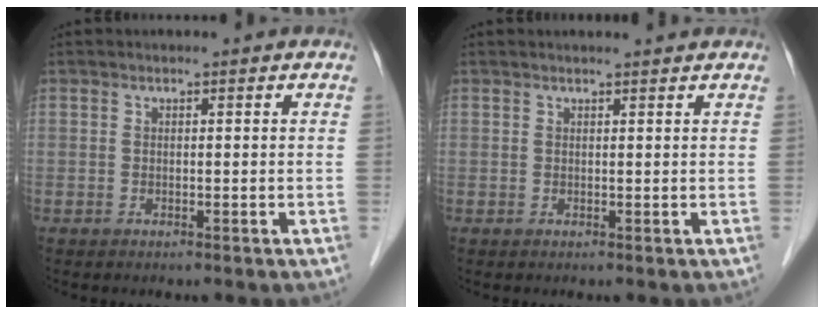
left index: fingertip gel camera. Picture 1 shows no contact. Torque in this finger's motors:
{"motor_torque": [0.40, -0.70, -0.01, -0.01]}